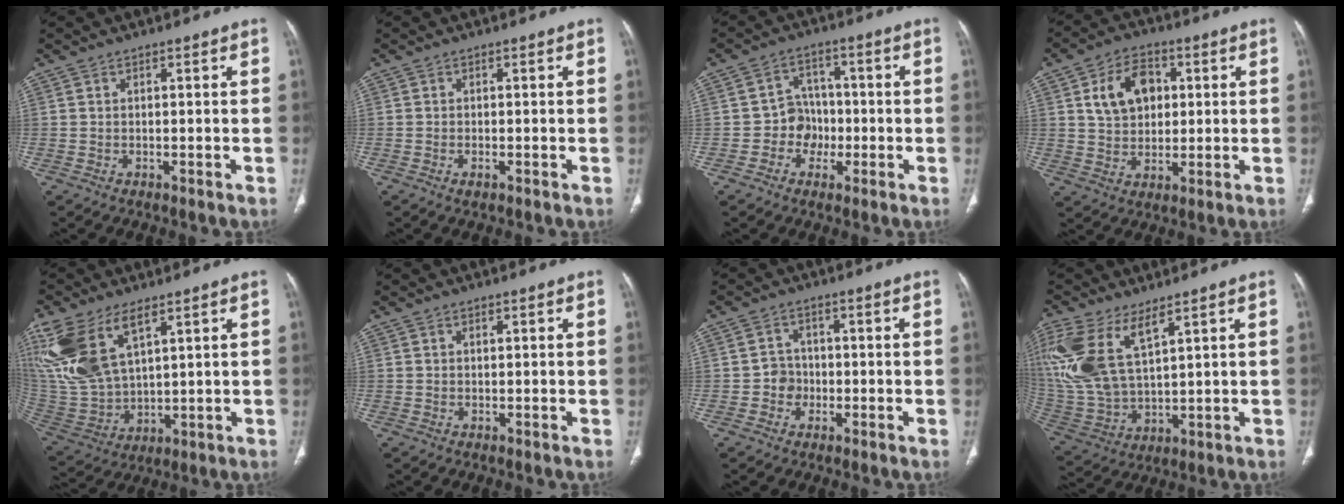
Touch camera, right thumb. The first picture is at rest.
{"total": 1.1, "force": [-0.5, 0.5, 0.9], "torque": [-0.017, -0.002, -0.009]}
{"total": 5.9, "force": [-1.6, 5.4, 2.0], "torque": [0.009, 0.019, -0.034]}
{"total": 10.4, "force": [2.8, 7.5, 6.7], "torque": [-0.088, 0.000, 0.049]}
{"total": 19.3, "force": [9.6, 9.6, 13.8], "torque": [-0.310, -0.027, 0.206]}
{"total": 0.5, "force": [0.2, 0.3, 0.3], "torque": [-0.006, -0.001, 0.004]}
{"total": 3.5, "force": [-0.9, 3.2, 0.9], "torque": [0.006, 0.011, -0.021]}
{"total": 17.6, "force": [8.8, 8.0, 12.9], "torque": [-0.299, -0.027, 0.194]}